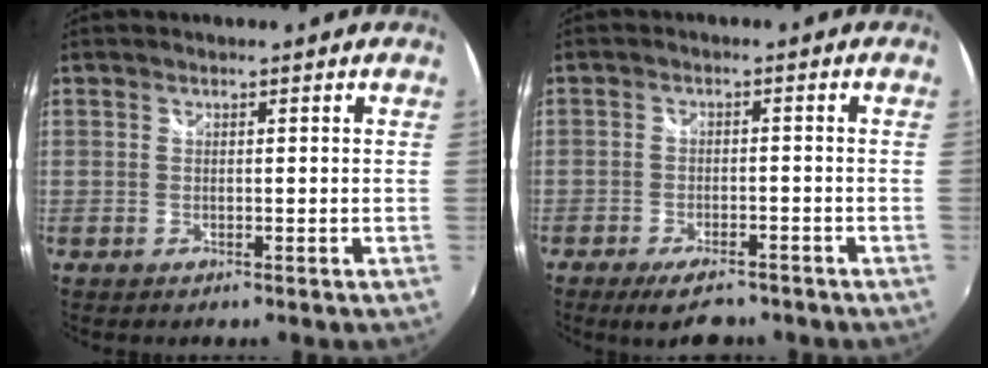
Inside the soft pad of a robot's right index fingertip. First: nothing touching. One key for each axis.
{"total": 7.4, "fx": -5.8, "fy": 2.6, "fz": 3.7, "tx": -0.090, "ty": -0.008, "tz": -0.092}